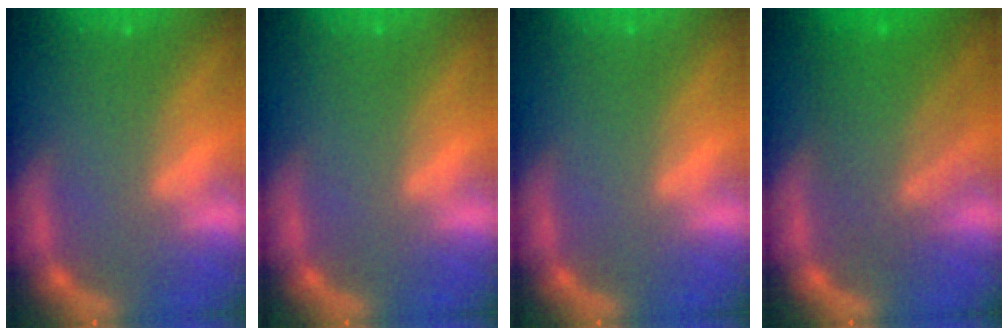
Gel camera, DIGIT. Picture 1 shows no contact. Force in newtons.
{"total": 0.0}
{"total": 0.0}
{"total": 7.5}